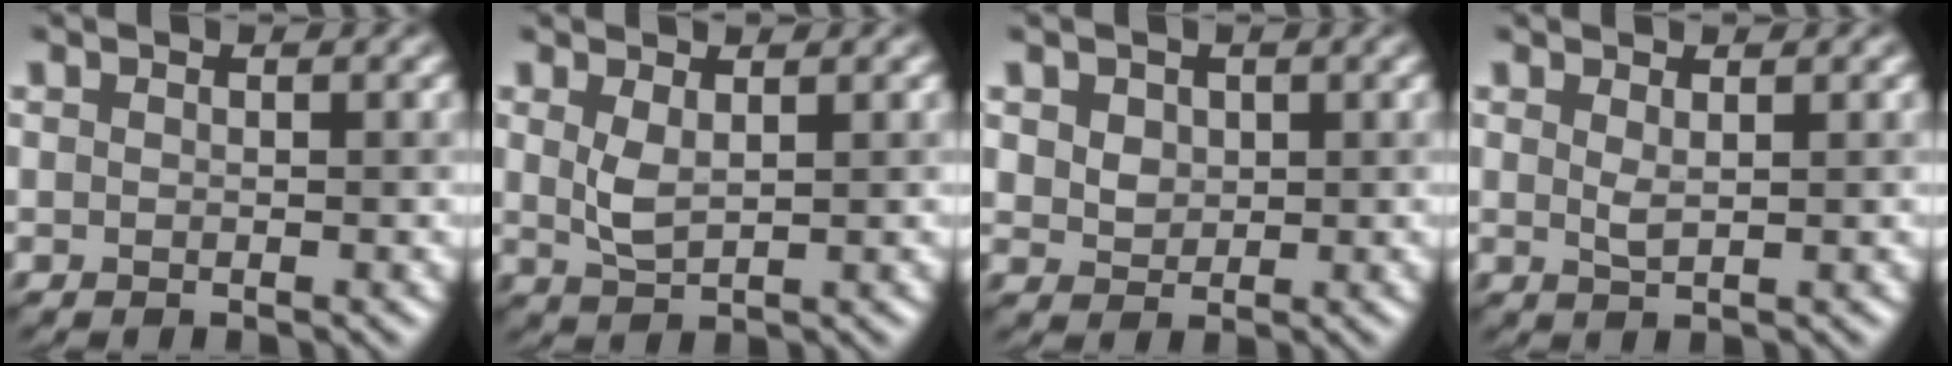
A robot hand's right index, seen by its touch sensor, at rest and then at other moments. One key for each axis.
{"total": 1.9, "fx": 0.7, "fy": 0.7, "fz": 1.6, "tx": -0.042, "ty": 0.005, "tz": 0.021}
{"total": 2.7, "fx": 1.2, "fy": 2.1, "fz": 1.2, "tx": -0.032, "ty": 0.017, "tz": 0.028}
{"total": 0.9, "fx": 0.6, "fy": 0.2, "fz": 0.7, "tx": -0.016, "ty": 0.004, "tz": 0.014}